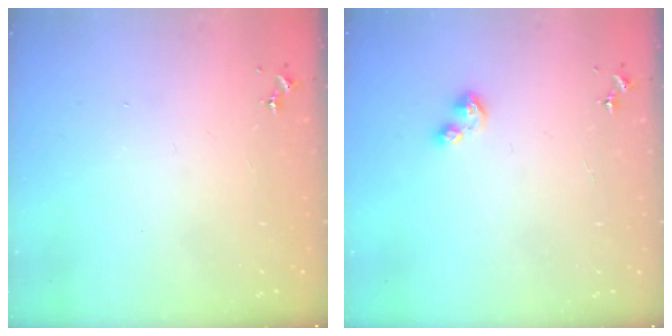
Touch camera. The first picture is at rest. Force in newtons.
{"total": 4.2, "press": 4.1, "slide": 0.7}